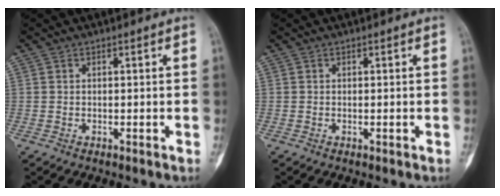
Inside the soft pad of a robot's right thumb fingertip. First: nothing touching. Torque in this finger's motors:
{"motor_torque": [0.29, 0.02, -0.14, 0.04, 0.03]}